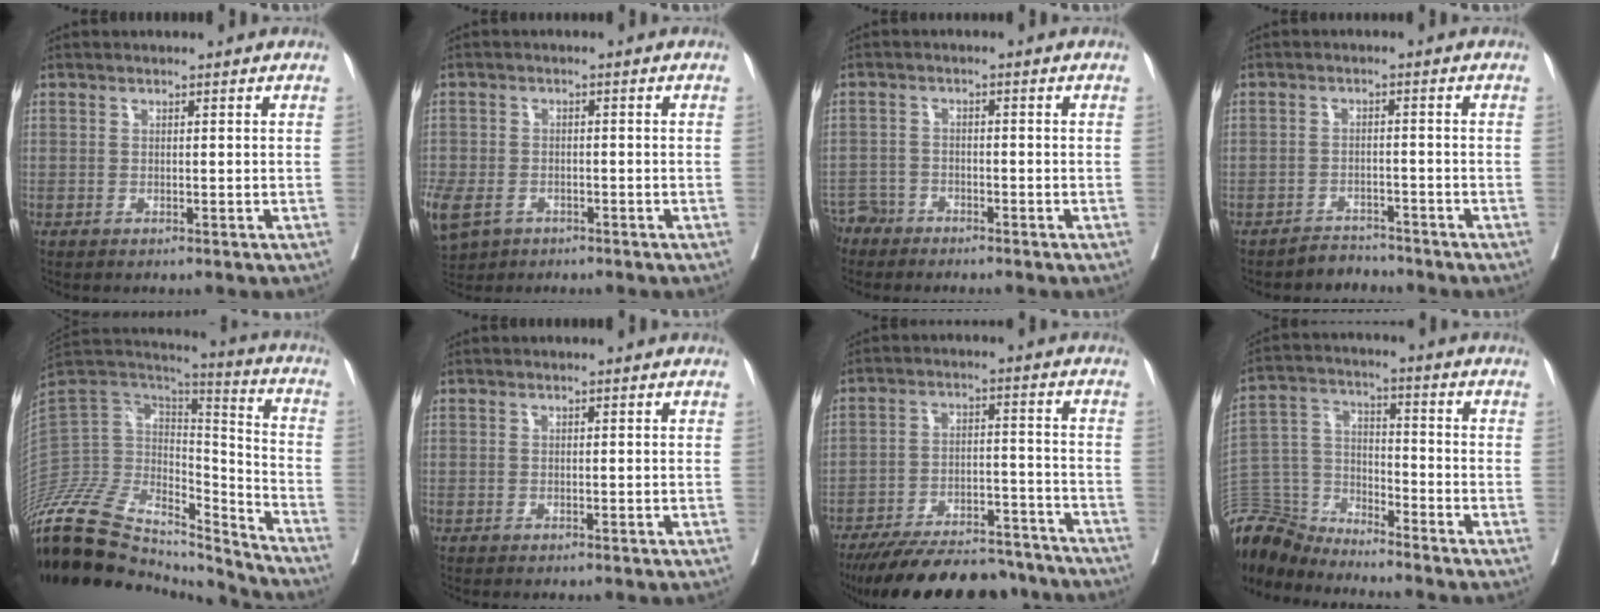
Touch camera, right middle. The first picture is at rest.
{"total": 14.0, "force": [-6.9, 10.0, 6.9], "torque": [-0.213, -0.016, -0.106]}
{"total": 3.6, "force": [-3.4, 1.4, -0.3], "torque": [0.005, -0.002, -0.066]}
{"total": 2.7, "force": [-2.4, 0.8, -0.8], "torque": [0.013, -0.003, -0.039]}
{"total": 35.3, "force": [-29.8, 11.7, 14.8], "torque": [-0.362, -0.025, -0.479]}
{"total": 0.0}
{"total": 20.5, "force": [-18.2, 5.5, 7.9], "torque": [-0.127, -0.001, -0.262]}
{"total": 11.6, "force": [-11.5, 1.6, 0.5], "torque": [-0.013, 0.026, -0.229]}